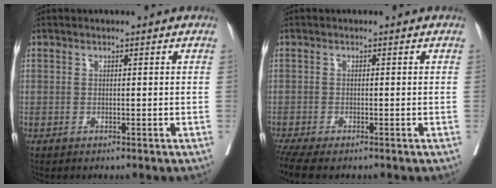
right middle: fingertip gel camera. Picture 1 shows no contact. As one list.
[{"total": 5.2, "force": [-4.1, 0.9, 2.9], "torque": [-0.051, -0.011, -0.073]}]